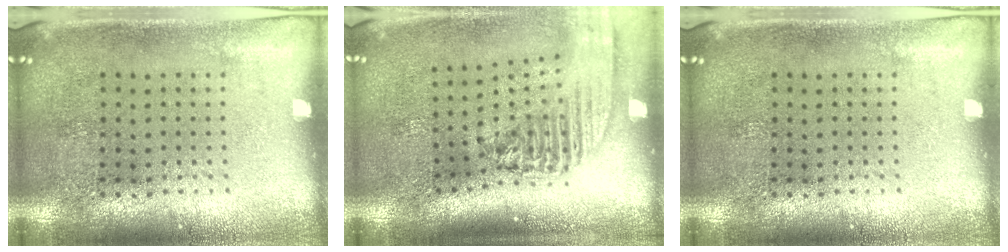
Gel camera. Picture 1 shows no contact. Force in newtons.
{"total": 2.1, "press": 1.7, "slide": 1.3}
{"total": 0.0}